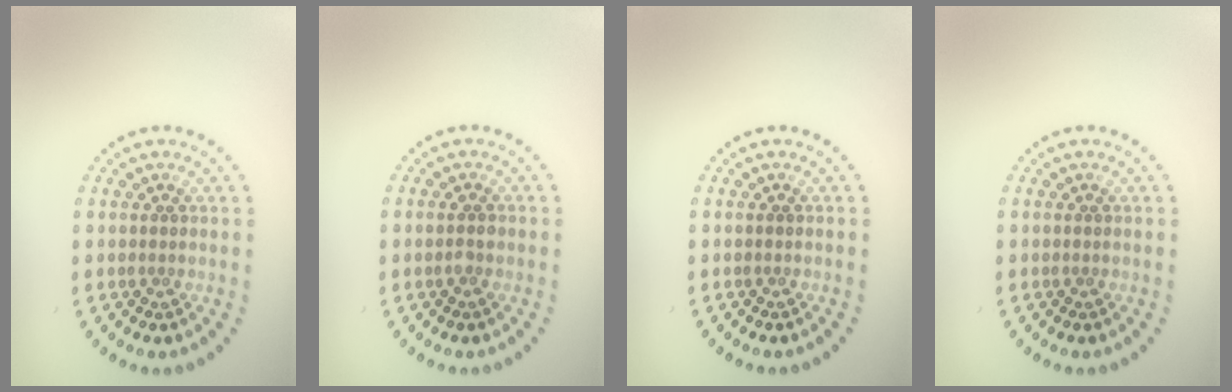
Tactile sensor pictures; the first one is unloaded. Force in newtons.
{"total": 1.0, "press": 1.0, "slide": 0.2}
{"total": 0.0}
{"total": 0.0}